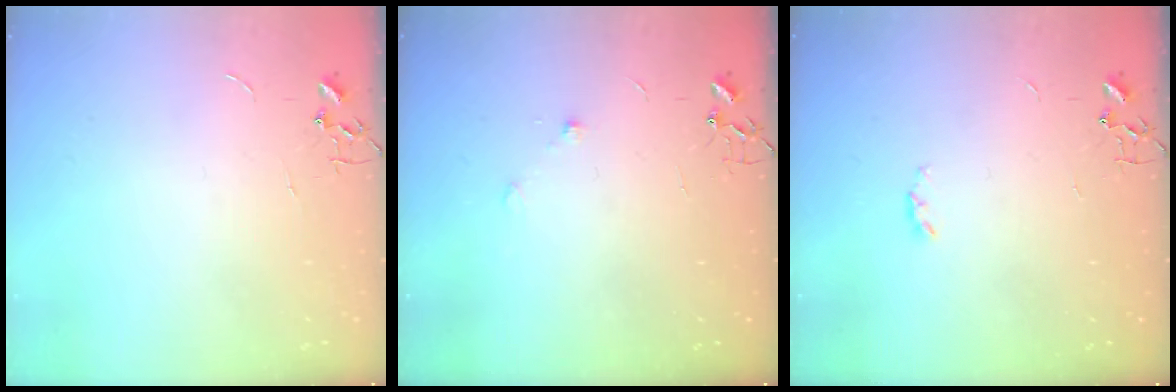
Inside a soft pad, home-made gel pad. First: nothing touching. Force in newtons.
{"total": 5.0, "press": 4.9, "slide": 1.3}
{"total": 2.9, "press": 2.9, "slide": 0.5}